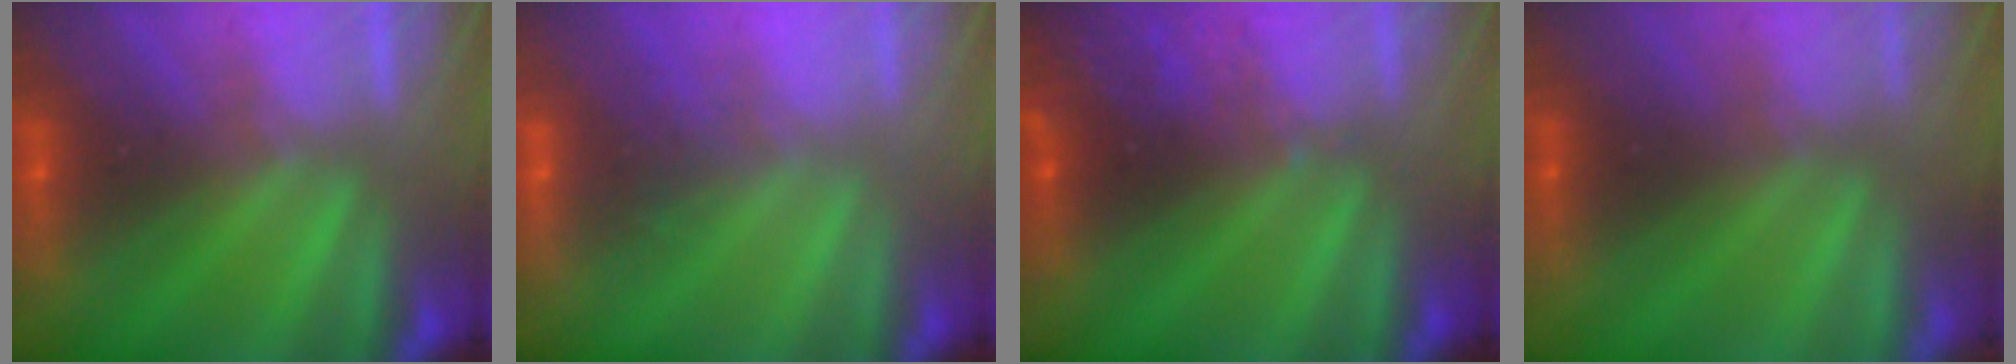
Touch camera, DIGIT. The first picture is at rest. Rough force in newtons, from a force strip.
{"total": 2.8}
{"total": 2.8}
{"total": 2.9}